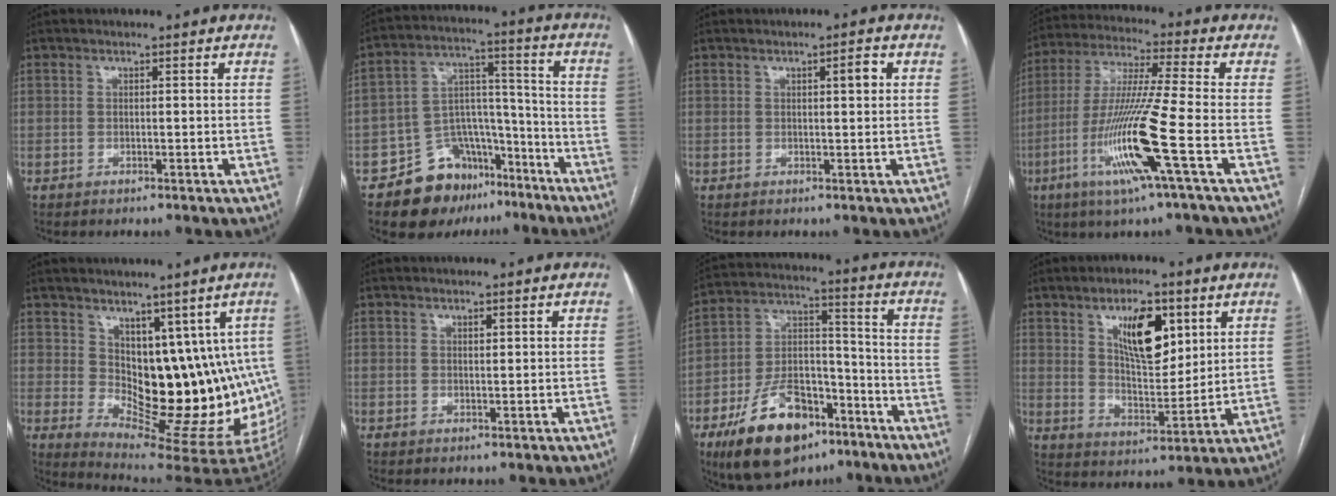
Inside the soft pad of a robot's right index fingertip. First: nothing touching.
{"total": 13.6, "force": [-9.4, 8.6, 4.7], "torque": [-0.063, 0.062, -0.144]}
{"total": 2.1, "force": [0.6, 0.3, 2.0], "torque": [-0.031, 0.004, 0.011]}
{"total": 14.9, "force": [-5.2, -1.5, 13.9], "torque": [-0.287, -0.020, -0.102]}
{"total": 13.4, "force": [2.7, 7.2, 11.0], "torque": [-0.137, 0.001, 0.060]}
{"total": 0.5, "force": [0.4, 0.1, 0.4], "torque": [-0.009, -0.001, 0.008]}
{"total": 17.2, "force": [-10.5, 8.6, 10.6], "torque": [-0.198, 0.019, -0.172]}
{"total": 10.7, "force": [4.9, 4.1, 8.6], "torque": [-0.147, 0.002, 0.093]}